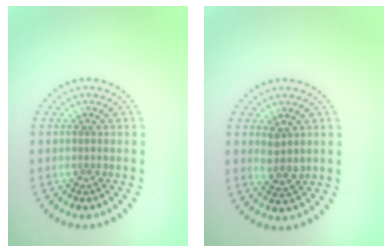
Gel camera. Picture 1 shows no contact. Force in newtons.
{"total": 2.0, "press": 1.7, "slide": 1.0}